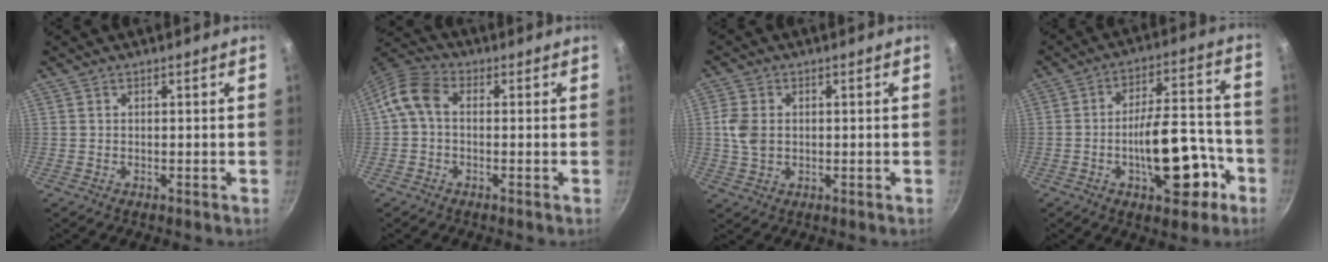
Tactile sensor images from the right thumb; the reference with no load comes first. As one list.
[{"total": 6.6, "force": [0.0, 4.6, 4.7], "torque": [-0.099, 0.025, -0.017]}, {"total": 5.5, "force": [0.4, 4.1, 3.6], "torque": [-0.070, 0.001, 0.006]}, {"total": 15.8, "force": [-5.8, 7.0, 12.9], "torque": [-0.155, 0.057, -0.075]}]